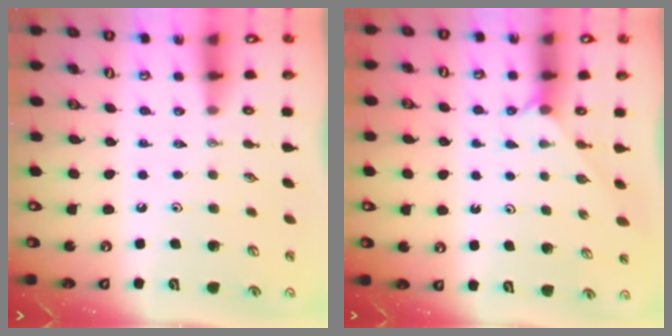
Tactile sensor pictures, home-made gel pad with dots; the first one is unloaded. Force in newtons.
{"total": 1.8, "press": 1.8, "slide": 0.2}